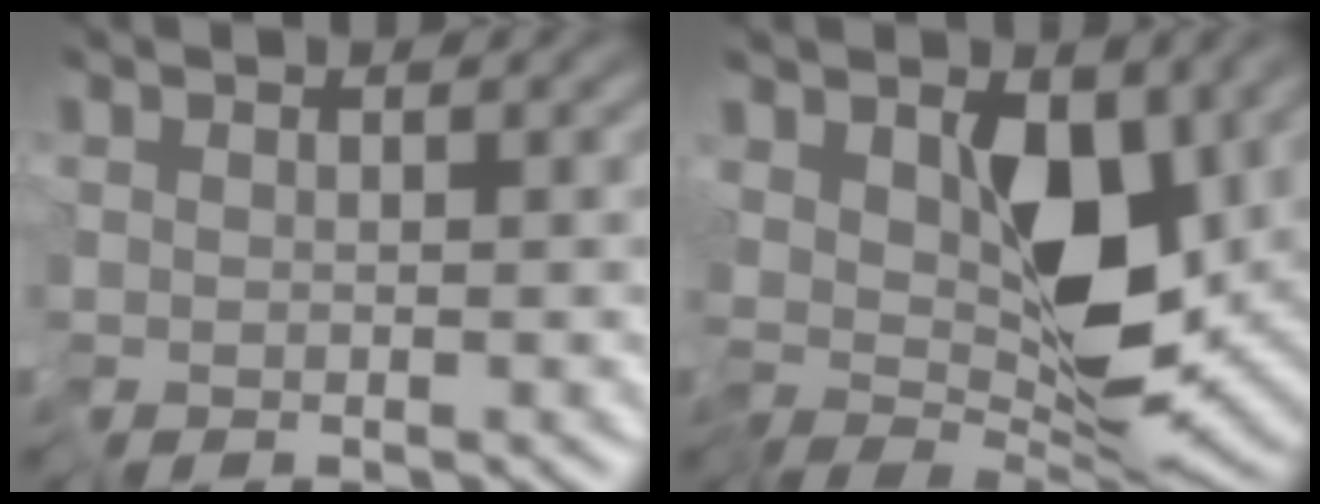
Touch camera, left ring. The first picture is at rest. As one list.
[{"total": 7.7, "force": [1.0, 3.7, 6.7], "torque": [-0.109, -0.019, 0.016]}]